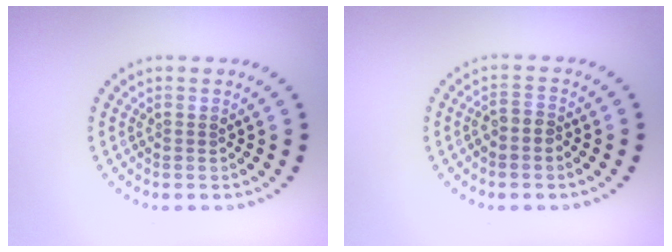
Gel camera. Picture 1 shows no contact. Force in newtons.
{"total": 1.5, "press": 1.3, "slide": 0.8}